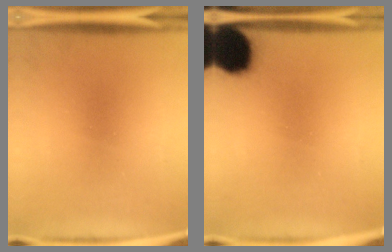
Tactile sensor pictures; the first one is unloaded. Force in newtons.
{"total": 15.9}